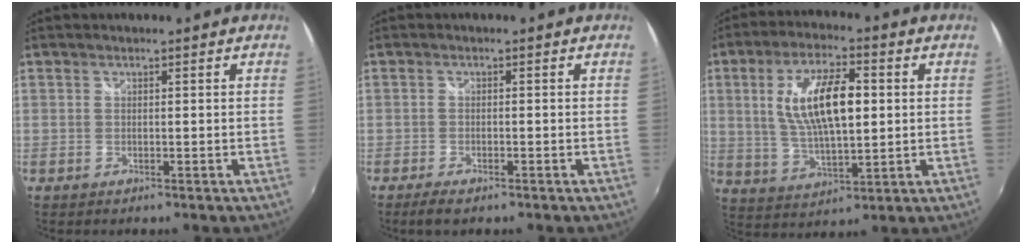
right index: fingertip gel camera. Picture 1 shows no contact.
{"total": 3.1, "force": [-2.3, 0.7, 1.9], "torque": [-0.044, -0.011, -0.042]}
{"total": 13.5, "force": [2.3, 5.2, 12.3], "torque": [-0.230, 0.005, 0.047]}